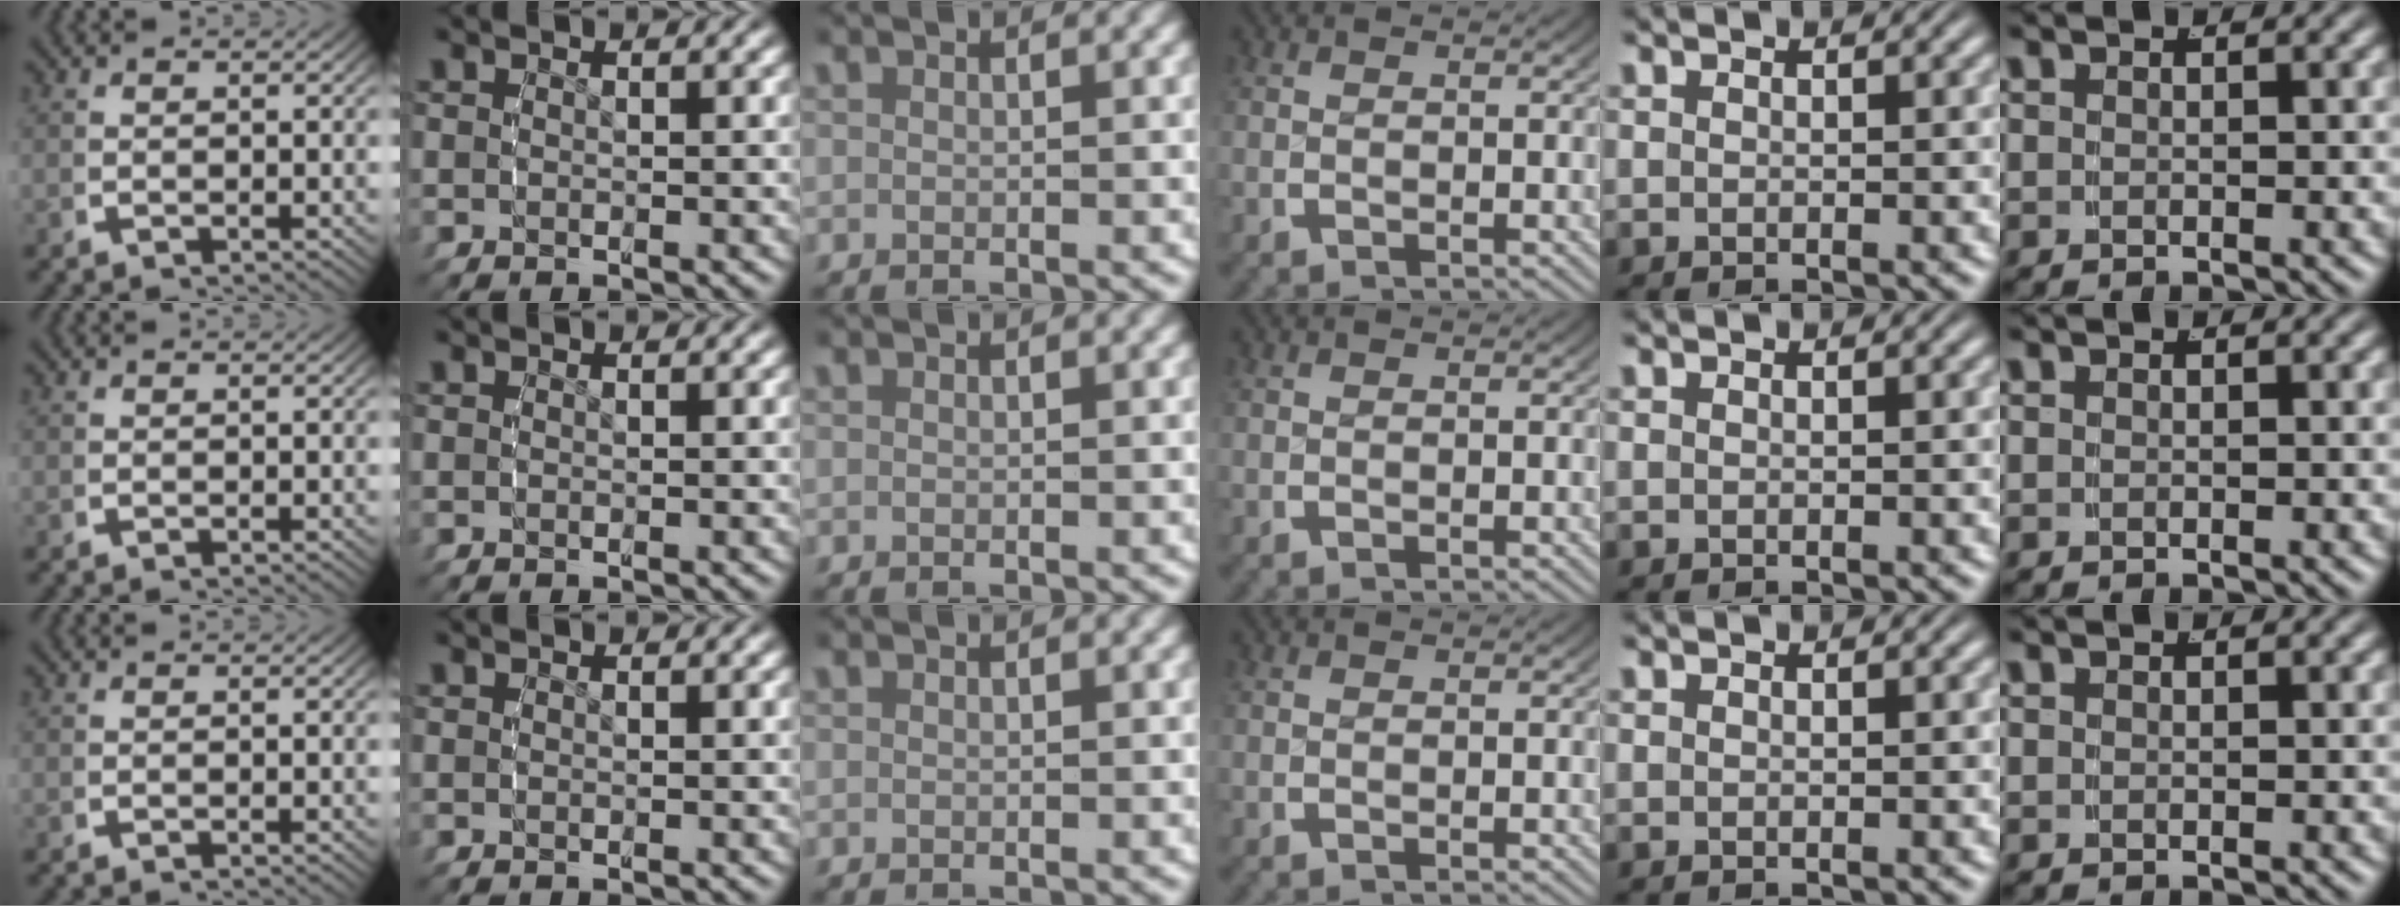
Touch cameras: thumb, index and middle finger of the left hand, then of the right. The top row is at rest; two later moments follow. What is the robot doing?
{"motion": "reach", "object": "shoes"}